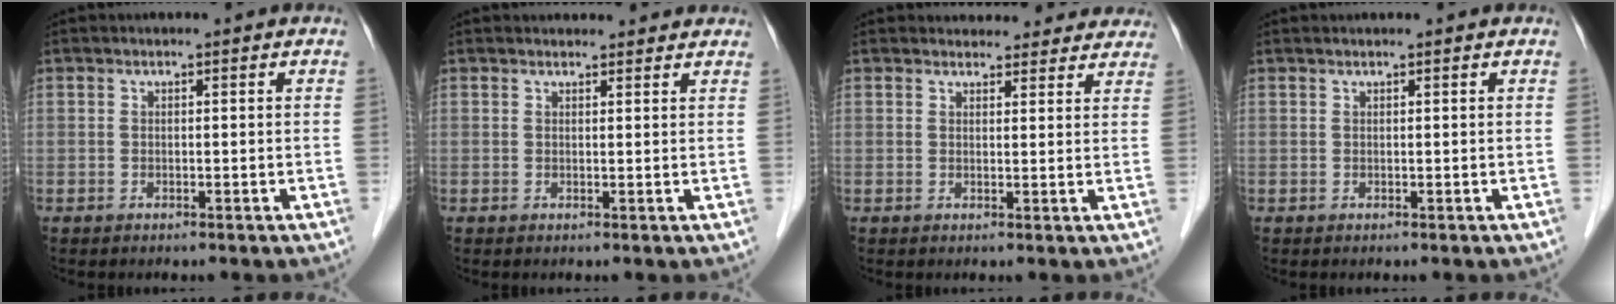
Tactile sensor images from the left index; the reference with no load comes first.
{"total": 5.1, "force": [4.8, 1.5, 1.0], "torque": [-0.006, 0.019, 0.051]}
{"total": 10.8, "force": [10.1, 3.6, 1.4], "torque": [0.019, 0.010, 0.097]}
{"total": 1.1, "force": [1.0, 0.0, 0.4], "torque": [-0.007, 0.015, 0.018]}